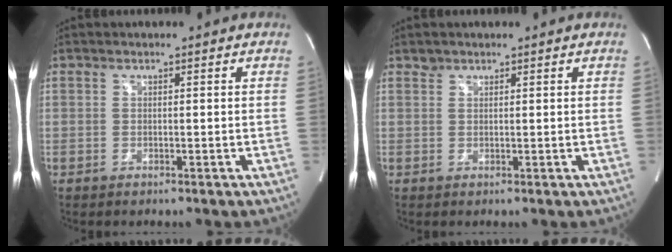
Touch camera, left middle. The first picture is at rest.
{"total": 0.9, "force": [0.7, 0.5, -0.1], "torque": [0.008, 0.002, 0.010]}